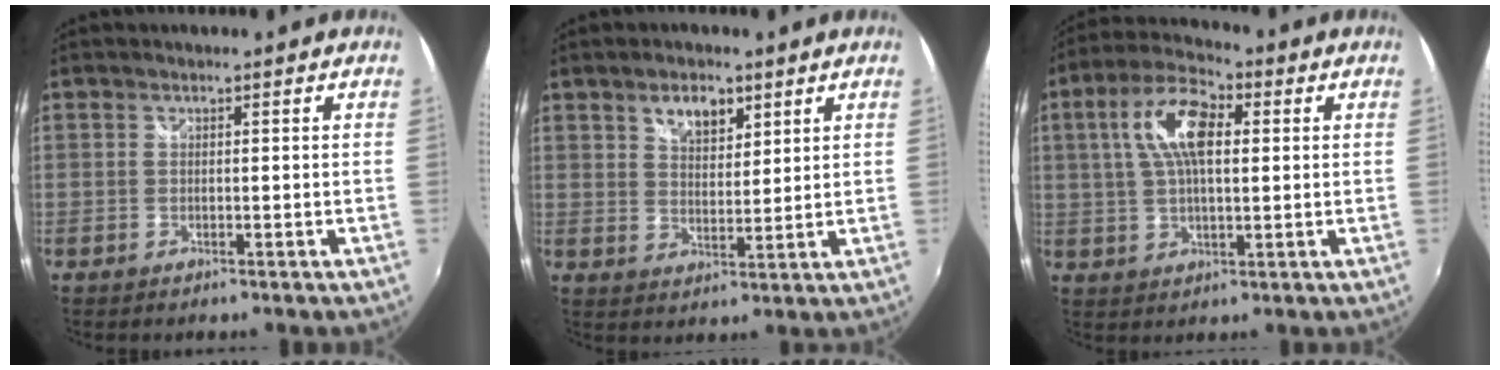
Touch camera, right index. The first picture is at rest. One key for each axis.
{"total": 5.9, "fx": 3.6, "fy": 3.1, "fz": 3.5, "tx": -0.052, "ty": 0.007, "tz": 0.064}
{"total": 11.3, "fx": 2.6, "fy": 5.0, "fz": 9.8, "tx": -0.188, "ty": 0.024, "tz": 0.043}